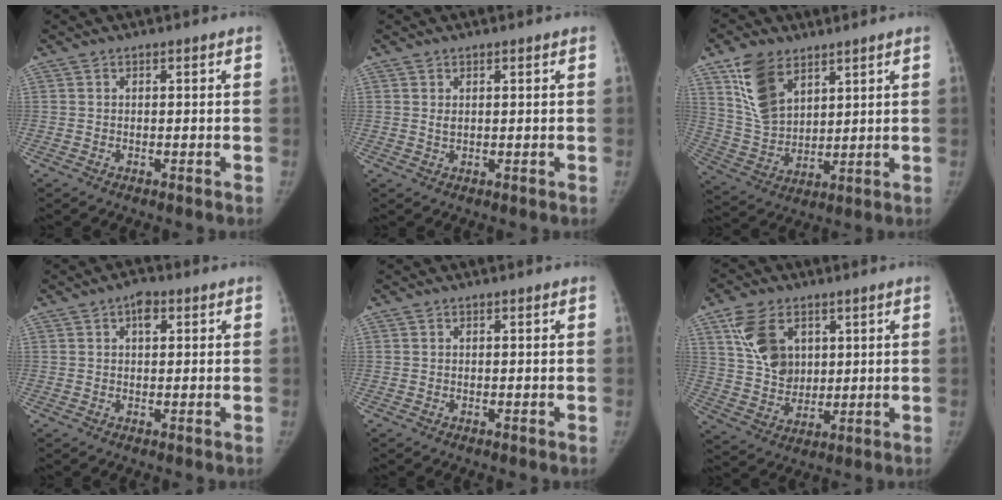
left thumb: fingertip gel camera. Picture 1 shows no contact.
{"total": 1.2, "force": [0.3, 0.8, 0.8], "torque": [-0.009, -0.002, 0.008]}
{"total": 12.2, "force": [6.6, 7.4, 7.1], "torque": [-0.112, -0.025, 0.142]}
{"total": 3.1, "force": [1.2, 2.0, 2.1], "torque": [-0.021, 0.004, 0.013]}
{"total": 0.0}
{"total": 11.2, "force": [4.5, 8.1, 6.3], "torque": [-0.085, -0.018, 0.094]}